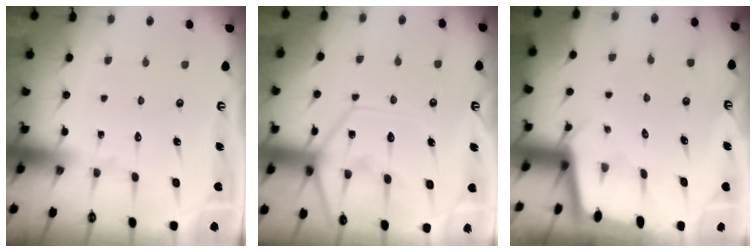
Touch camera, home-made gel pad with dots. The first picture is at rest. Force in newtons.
{"total": 14.7, "press": 14.6, "slide": 1.7}
{"total": 2.3, "press": 2.3, "slide": 0.1}